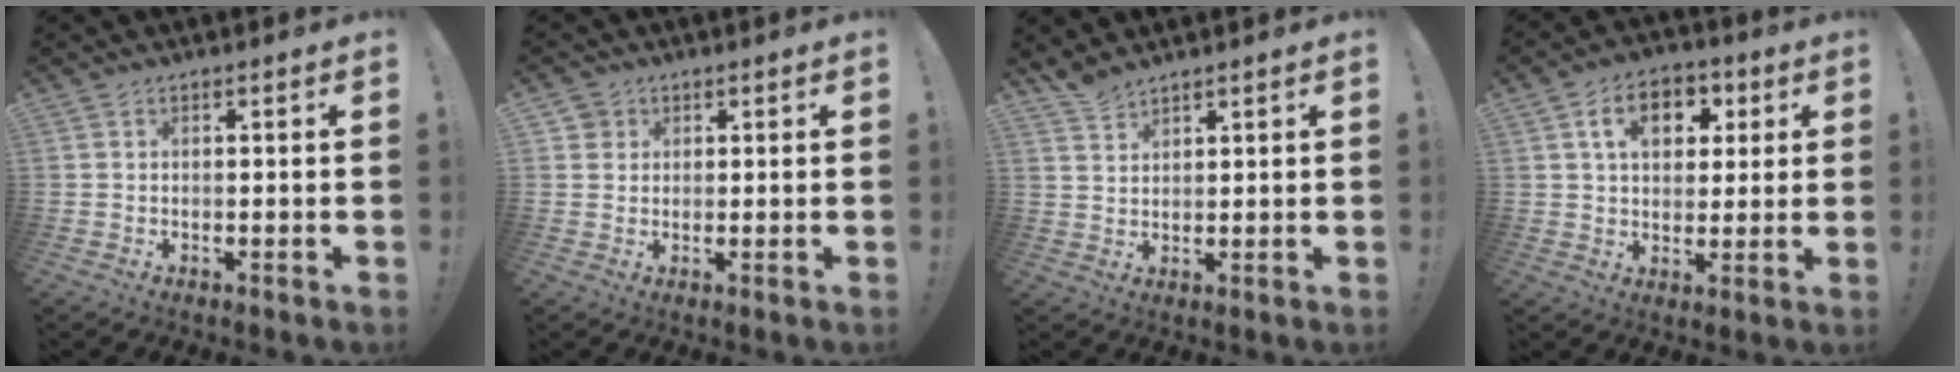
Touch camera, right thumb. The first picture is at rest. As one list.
[{"total": 2.9, "force": [1.3, 2.6, 0.4], "torque": [-0.001, -0.004, 0.023]}, {"total": 4.0, "force": [3.7, 1.0, 1.1], "torque": [-0.020, -0.021, 0.070]}, {"total": 11.1, "force": [3.9, 7.8, 7.0], "torque": [-0.101, -0.001, 0.071]}]